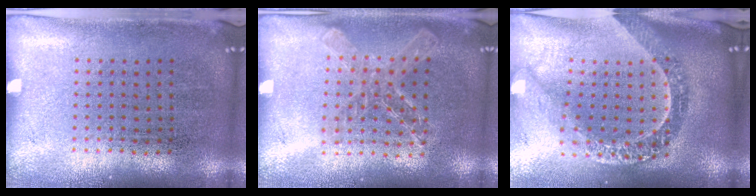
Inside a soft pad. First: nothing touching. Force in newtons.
{"total": 1.4, "press": 1.3, "slide": 0.4}
{"total": 3.0, "press": 2.3, "slide": 1.9}